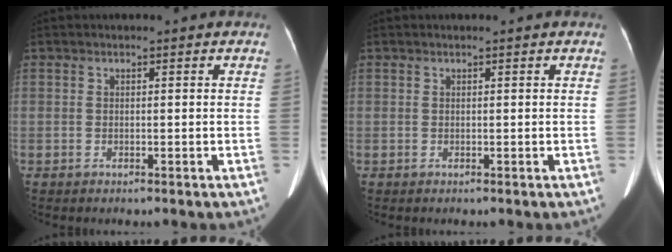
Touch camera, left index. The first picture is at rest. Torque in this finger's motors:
{"motor_torque": [-0.02, 0.09, -0.07, 0.01]}